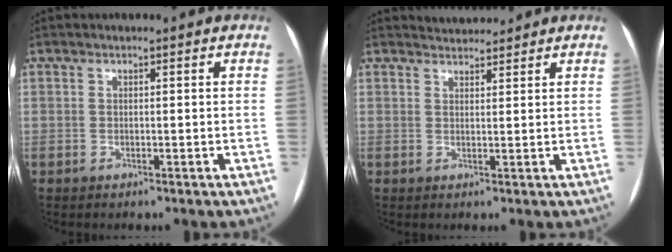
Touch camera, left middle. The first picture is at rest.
{"total": 2.9, "force": [2.8, 0.4, 0.0], "torque": [-0.009, 0.014, 0.049]}